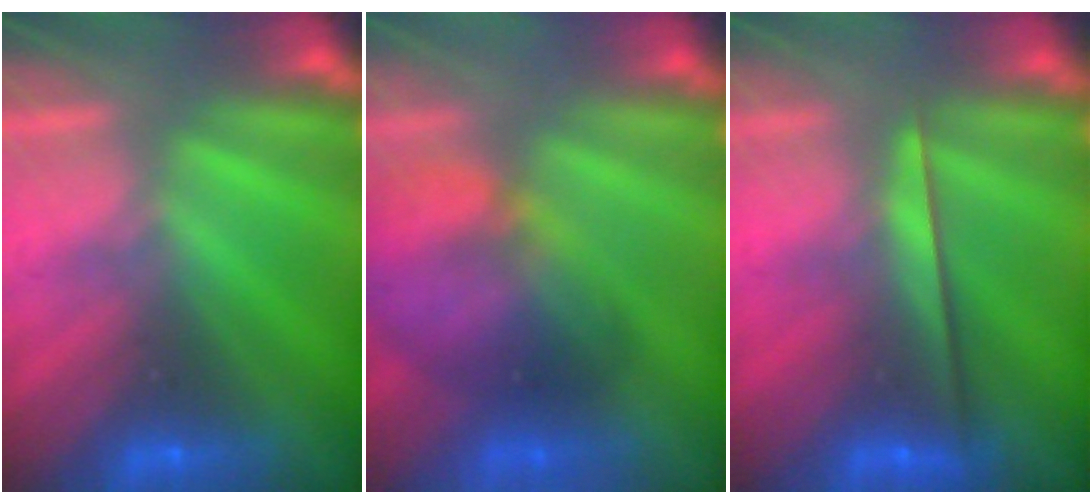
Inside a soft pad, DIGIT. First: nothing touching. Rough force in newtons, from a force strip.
{"total": 5.7}
{"total": 2.4}